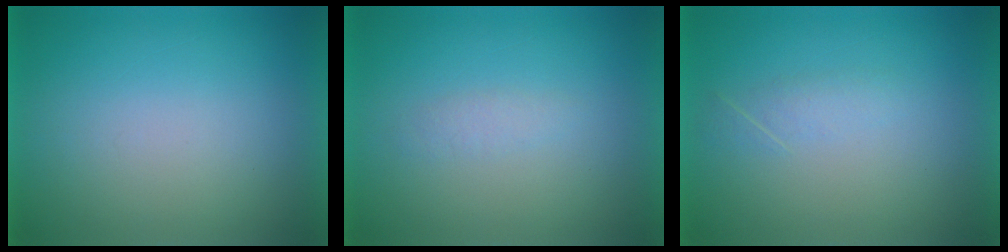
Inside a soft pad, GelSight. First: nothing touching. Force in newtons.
{"total": 1.3}
{"total": 1.7}